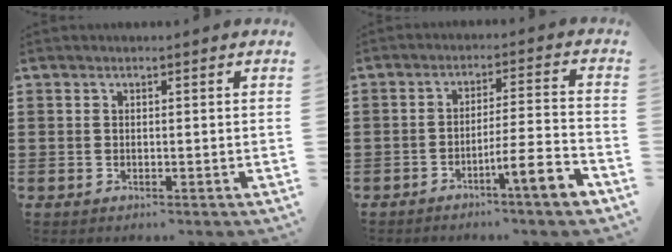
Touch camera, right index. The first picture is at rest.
{"total": 7.0, "force": [-4.4, 0.1, 5.5], "torque": [-0.088, -0.005, -0.079]}